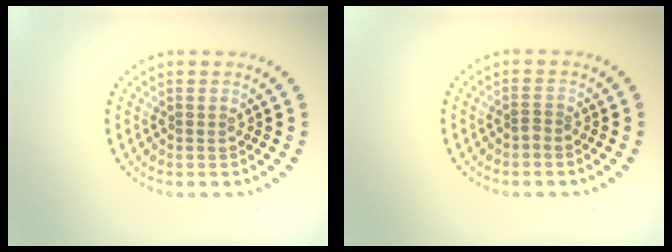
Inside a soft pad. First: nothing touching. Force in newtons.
{"total": 0.6, "press": 0.3, "slide": 0.5}